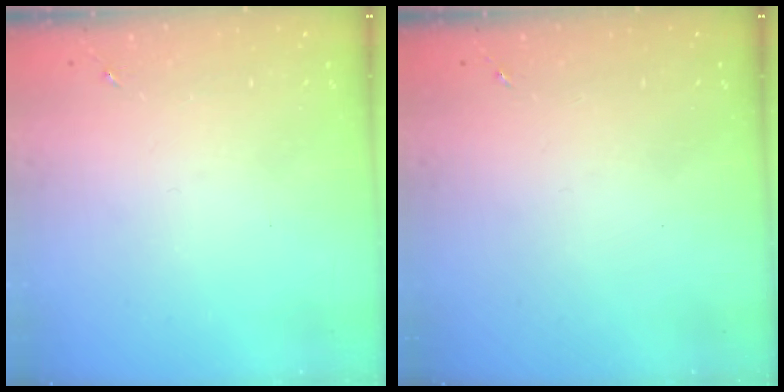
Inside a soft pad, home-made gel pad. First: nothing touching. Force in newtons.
{"total": 0.0}